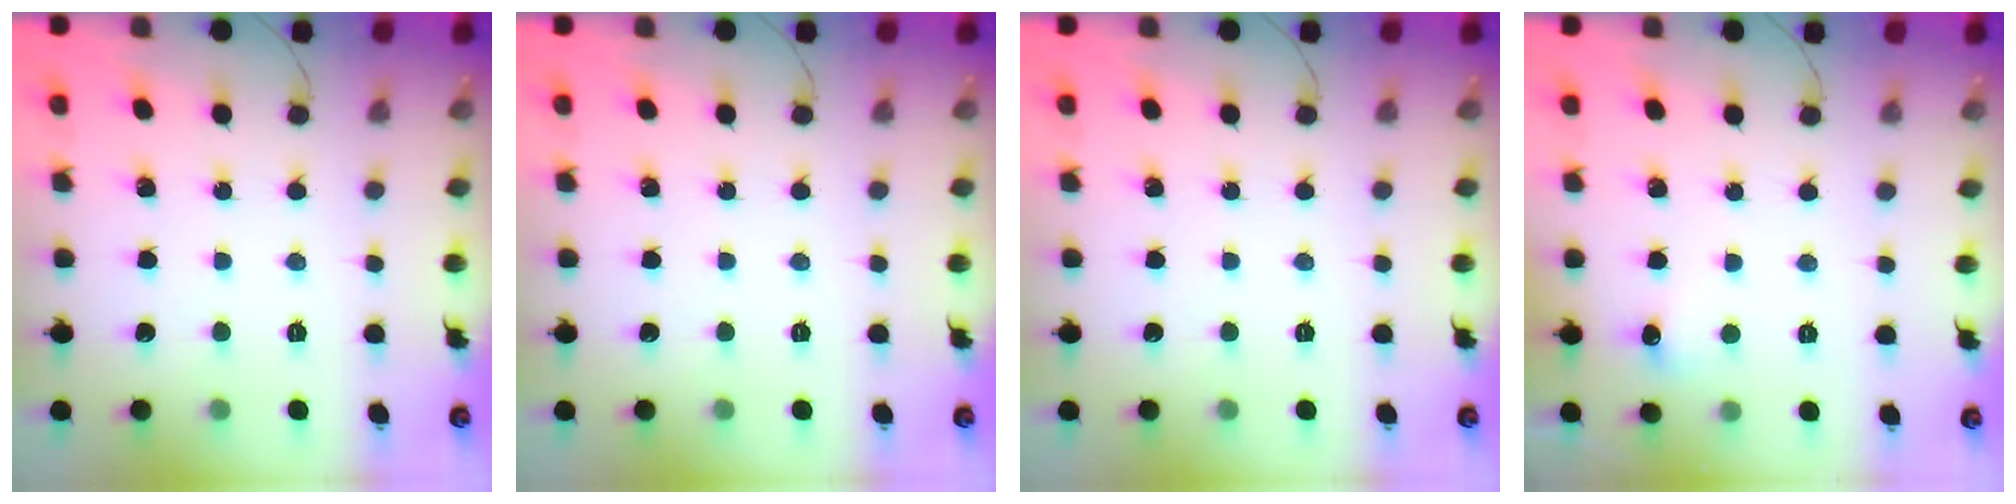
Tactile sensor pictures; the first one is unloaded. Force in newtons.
{"total": 0.0}
{"total": 0.0}
{"total": 4.4, "press": 4.2, "slide": 1.2}